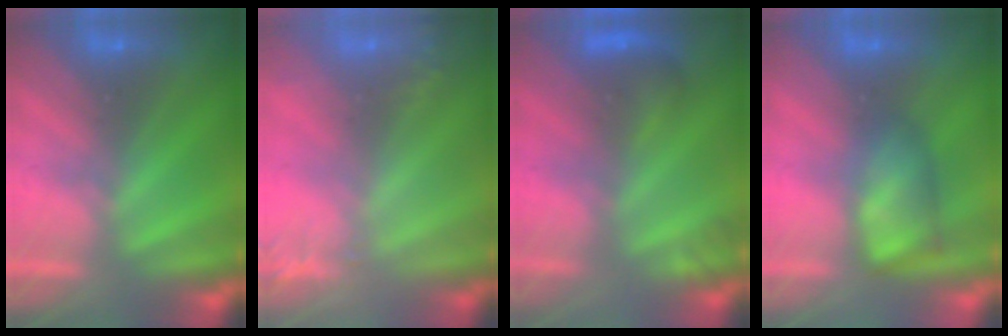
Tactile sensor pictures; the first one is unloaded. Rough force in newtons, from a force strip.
{"total": 2.5}
{"total": 2.9}
{"total": 4.7}